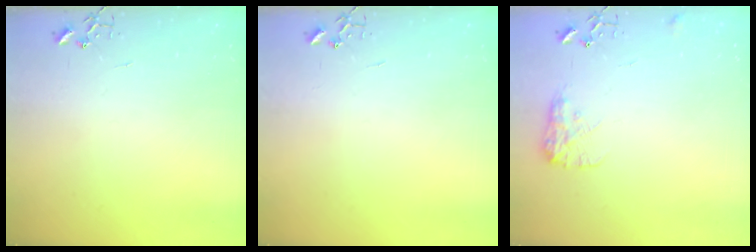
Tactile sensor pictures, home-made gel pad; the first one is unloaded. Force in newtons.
{"total": 0.0}
{"total": 9.5, "press": 9.5, "slide": 0.3}